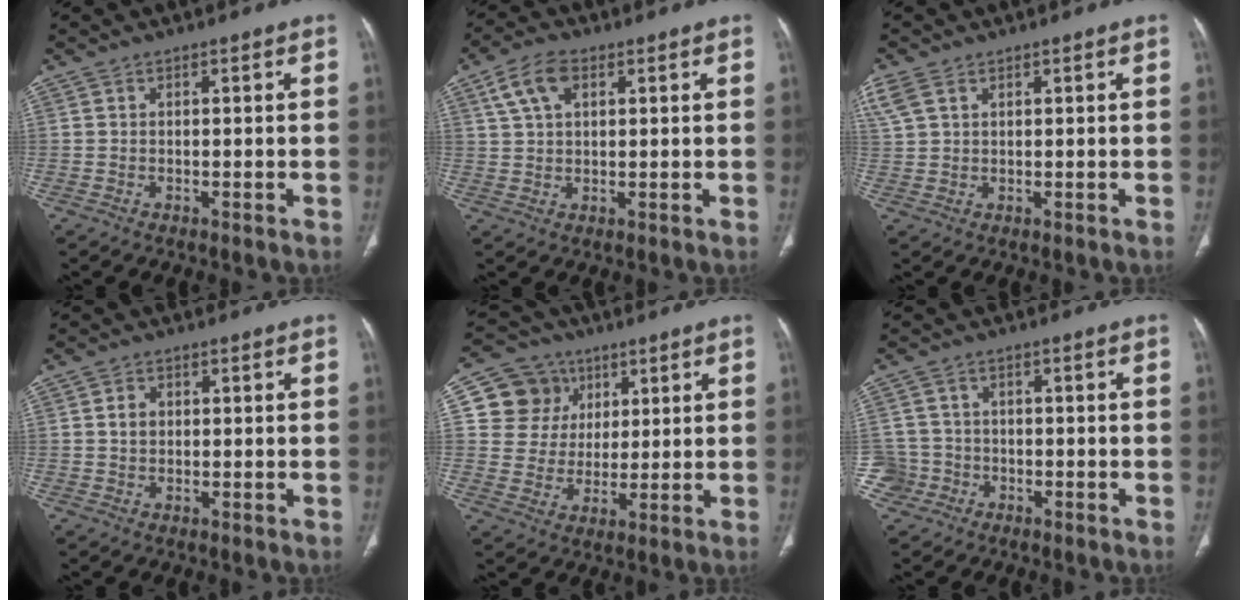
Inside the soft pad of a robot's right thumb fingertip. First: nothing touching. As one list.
[{"total": 7.0, "force": [3.0, 4.0, 4.9], "torque": [-0.091, 0.006, 0.059]}, {"total": 4.8, "force": [2.5, 2.9, 2.9], "torque": [-0.086, 0.013, 0.062]}, {"total": 2.4, "force": [0.3, 1.9, 1.4], "torque": [-0.016, 0.003, 0.006]}, {"total": 11.3, "force": [4.0, 10.2, 2.7], "torque": [-0.008, -0.005, 0.074]}, {"total": 5.1, "force": [-2.3, 4.5, -0.3], "torque": [0.024, 0.023, -0.042]}]